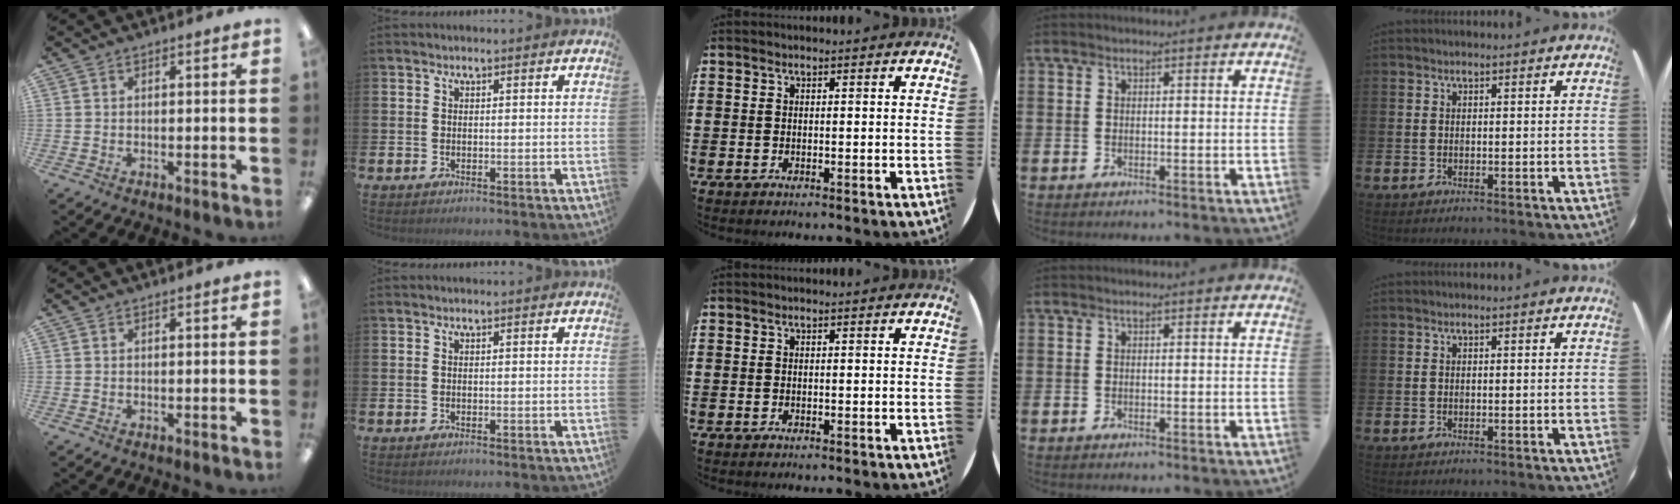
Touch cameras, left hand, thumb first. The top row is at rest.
{}